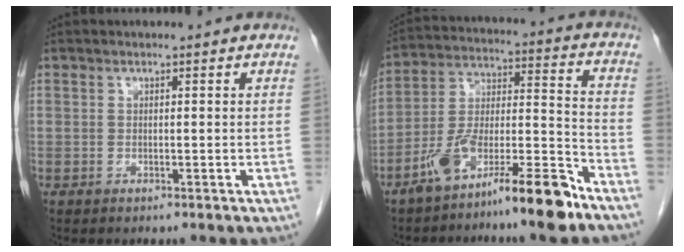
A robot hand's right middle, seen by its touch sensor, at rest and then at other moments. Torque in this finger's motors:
{"motor_torque": [1.17, -0.97, 0.29, 0.15]}